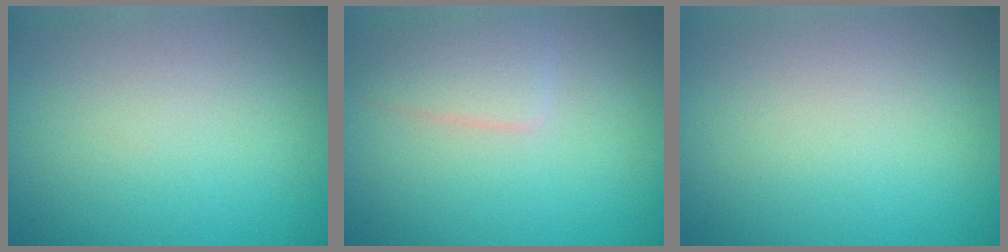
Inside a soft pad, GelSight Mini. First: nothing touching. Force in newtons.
{"total": 2.4, "press": 2.4, "slide": 0.1}
{"total": 0.0}